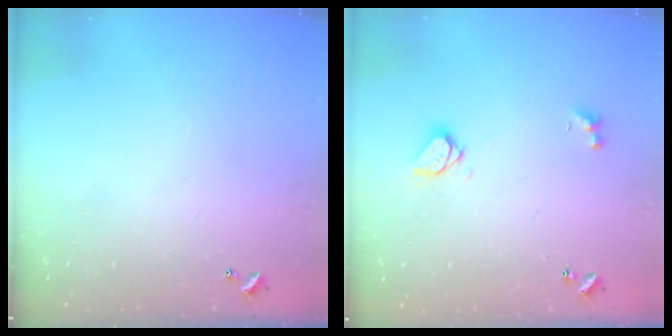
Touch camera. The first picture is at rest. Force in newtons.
{"total": 2.9, "press": 2.9, "slide": 0.2}